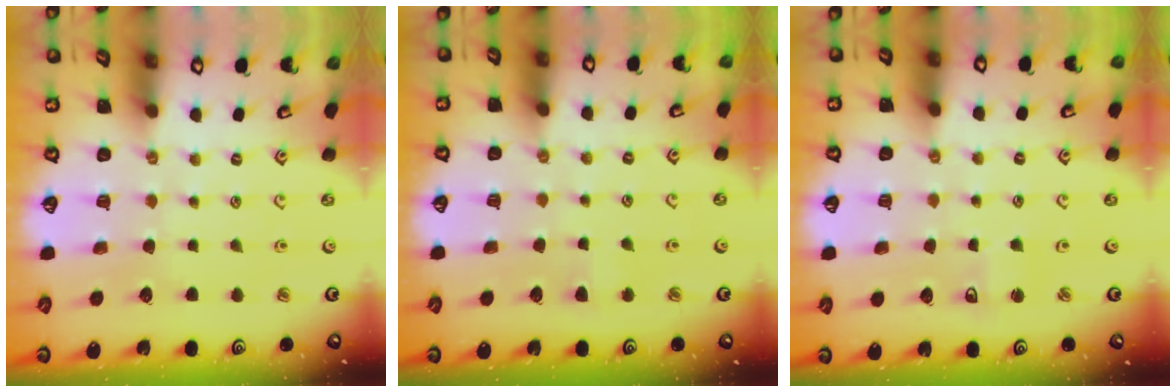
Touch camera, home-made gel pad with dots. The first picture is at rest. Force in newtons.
{"total": 2.9, "press": 2.9, "slide": 0.4}
{"total": 2.8, "press": 2.7, "slide": 0.7}